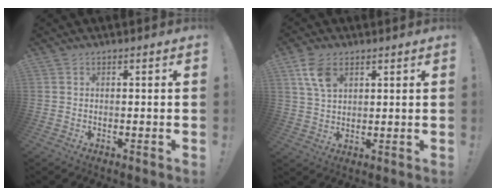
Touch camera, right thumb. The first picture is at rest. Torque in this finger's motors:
{"motor_torque": [-0.05, 0.21, 0.72, 0.28, 0.04]}